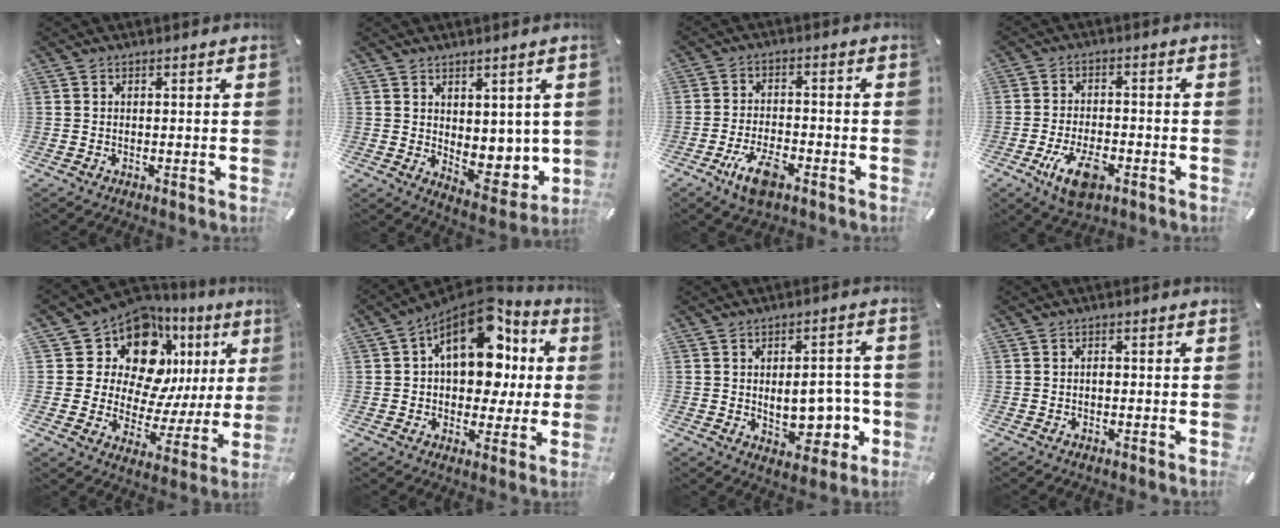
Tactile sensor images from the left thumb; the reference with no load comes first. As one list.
[{"total": 6.9, "force": [2.1, 5.6, 3.5], "torque": [-0.016, -0.035, 0.046]}, {"total": 8.2, "force": [-4.5, 3.8, 5.7], "torque": [-0.116, 0.013, -0.081]}, {"total": 9.3, "force": [-4.3, 4.8, 6.8], "torque": [-0.131, 0.007, -0.077]}, {"total": 16.9, "force": [9.9, 10.5, 8.8], "torque": [-0.150, -0.081, 0.174]}, {"total": 17.8, "force": [5.9, 11.1, 12.6], "torque": [-0.192, -0.042, 0.099]}, {"total": 11.5, "force": [-1.3, 6.9, 9.1], "torque": [-0.110, -0.002, -0.017]}, {"total": 1.3, "force": [-0.3, 0.9, 0.9], "torque": [-0.018, 0.002, -0.006]}]